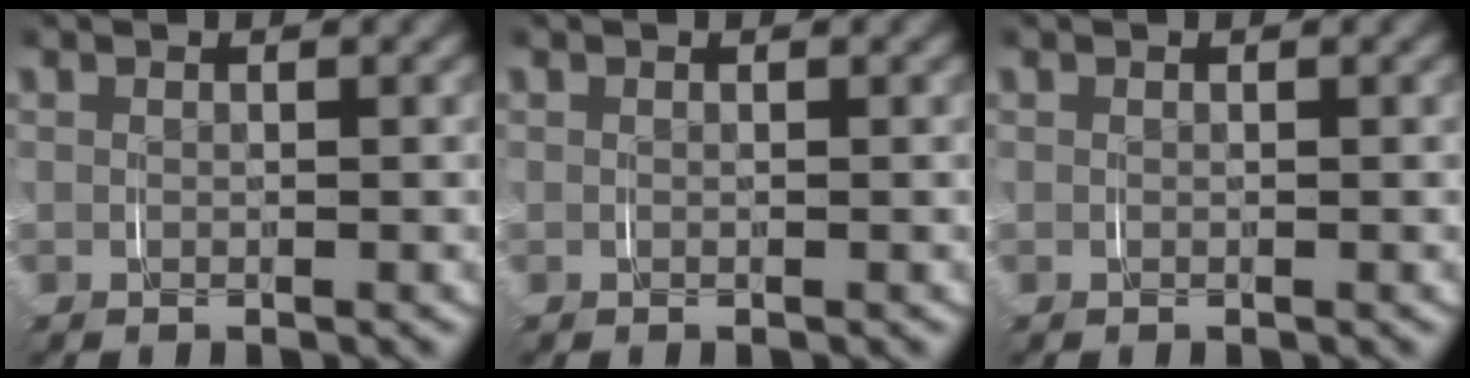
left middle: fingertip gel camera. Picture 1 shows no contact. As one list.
[{"total": 0.0}, {"total": 0.0}]